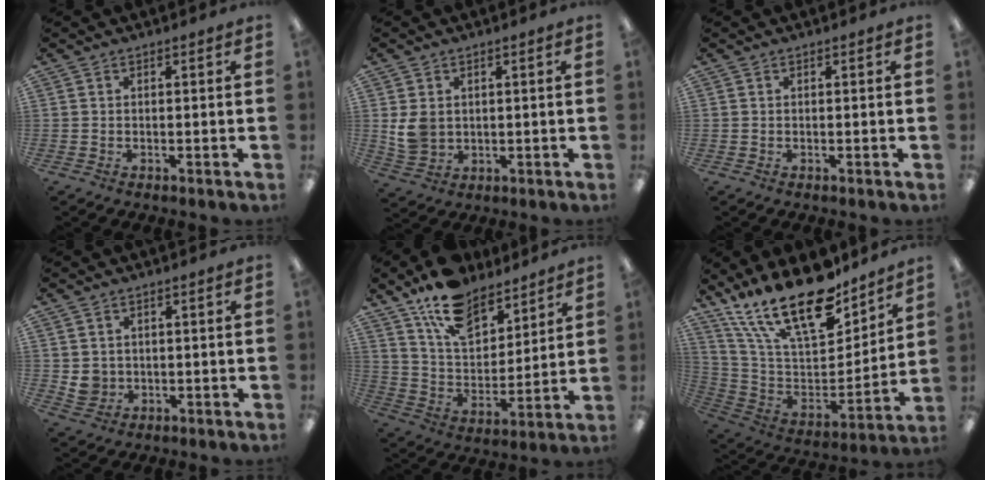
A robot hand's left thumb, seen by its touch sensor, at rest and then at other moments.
{"total": 6.0, "force": [1.4, 5.1, 3.0], "torque": [-0.064, 0.005, 0.028]}
{"total": 0.0}
{"total": 3.6, "force": [1.0, 3.4, 0.8], "torque": [-0.012, 0.003, 0.021]}
{"total": 15.6, "force": [12.1, 7.6, 6.3], "torque": [-0.118, -0.071, 0.224]}
{"total": 23.4, "force": [17.4, 8.9, 12.9], "torque": [-0.239, -0.118, 0.307]}